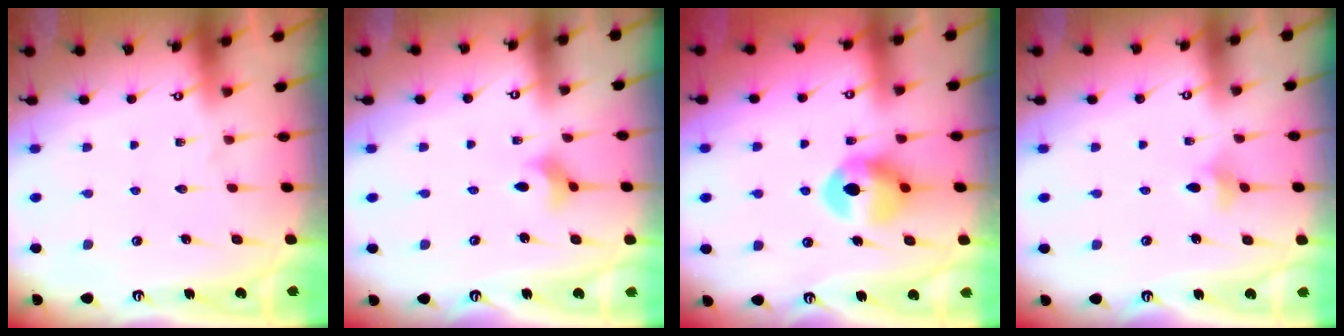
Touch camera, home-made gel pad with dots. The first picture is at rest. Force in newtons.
{"total": 2.7, "press": 2.6, "slide": 0.6}
{"total": 10.3, "press": 10.3, "slide": 0.0}
{"total": 3.1, "press": 3.0, "slide": 0.6}